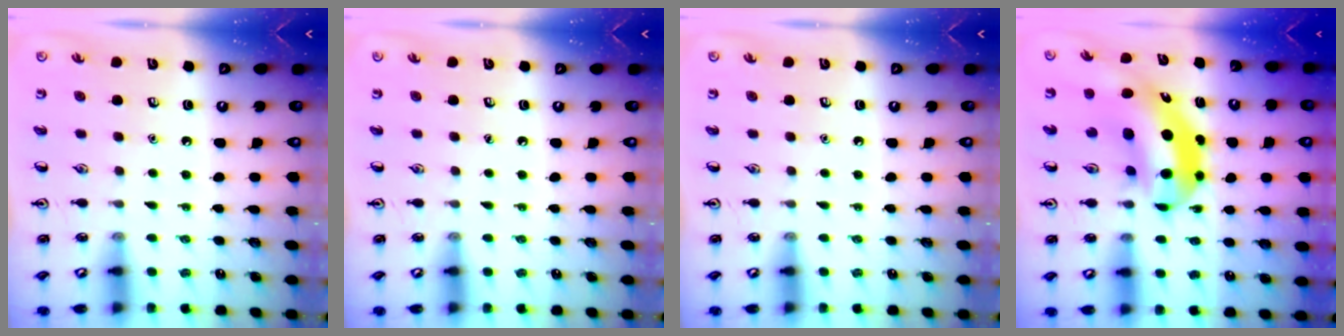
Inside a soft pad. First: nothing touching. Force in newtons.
{"total": 0.0}
{"total": 0.0}
{"total": 10.1, "press": 9.6, "slide": 3.0}